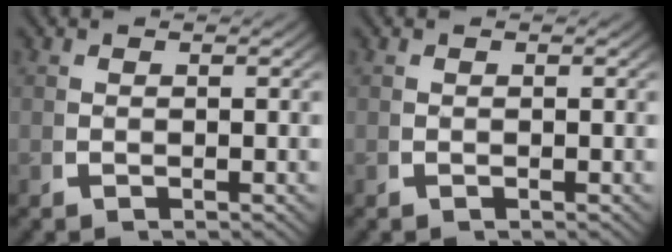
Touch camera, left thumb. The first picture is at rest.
{"total": 0.0}